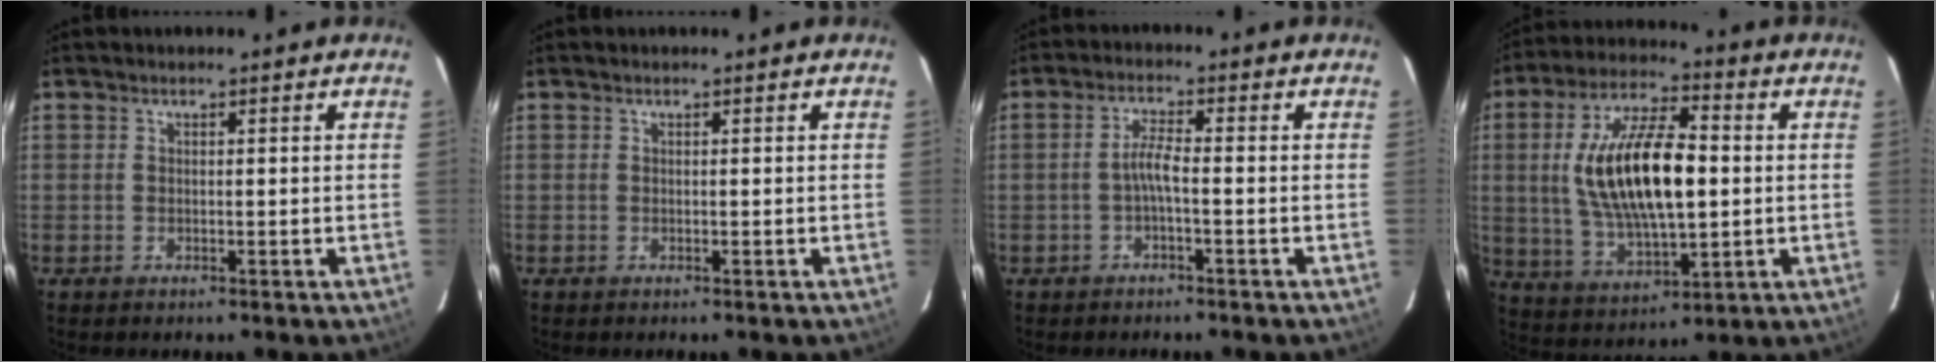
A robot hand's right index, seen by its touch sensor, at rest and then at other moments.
{"total": 0.0}
{"total": 2.9, "force": [-1.2, 0.1, 2.6], "torque": [-0.056, 0.005, -0.024]}
{"total": 18.5, "force": [1.1, 7.5, 16.9], "torque": [-0.325, 0.008, 0.030]}